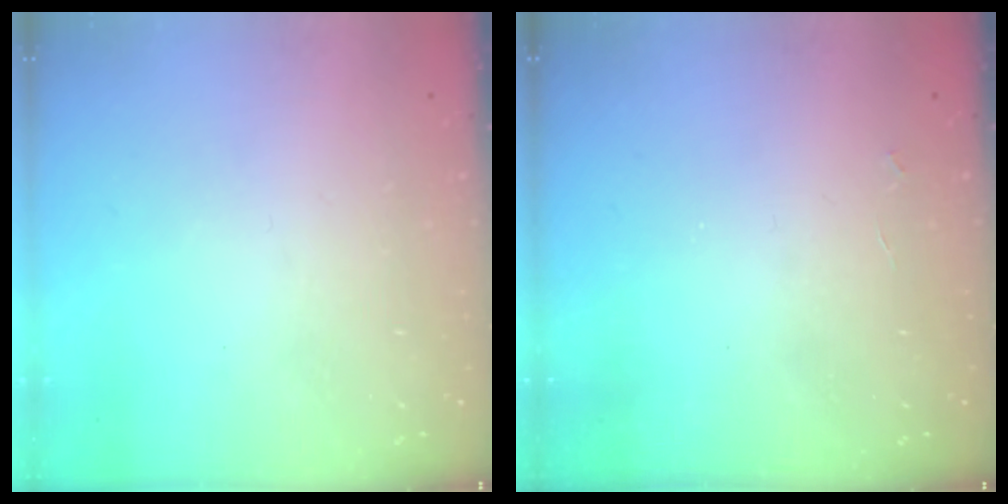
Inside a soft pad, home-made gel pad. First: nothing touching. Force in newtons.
{"total": 2.0, "press": 2.0, "slide": 0.4}